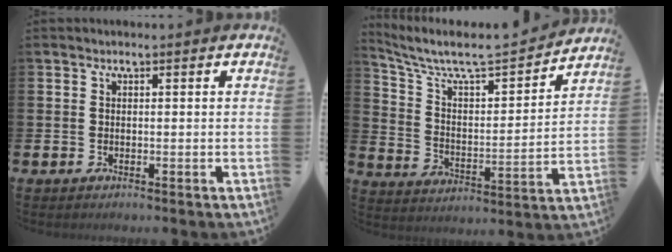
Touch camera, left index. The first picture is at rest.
{"total": 8.1, "force": [7.2, 2.1, 3.1], "torque": [-0.098, -0.053, 0.121]}